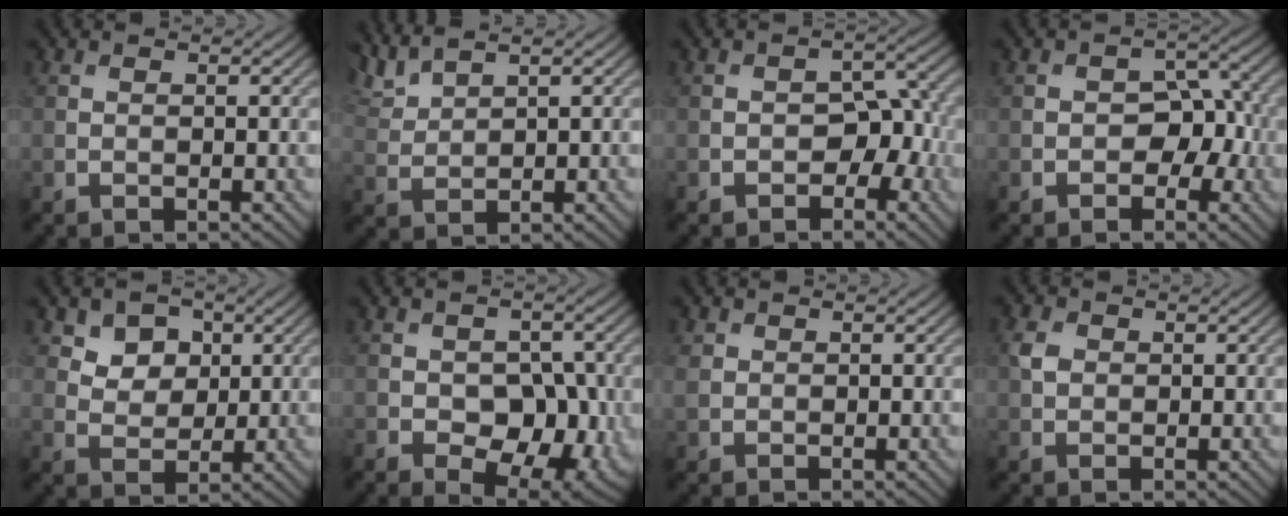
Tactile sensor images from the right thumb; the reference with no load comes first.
{"total": 3.8, "force": [3.3, 0.7, 1.8], "torque": [-0.055, 0.013, 0.077]}
{"total": 4.7, "force": [-1.8, 3.2, 2.9], "torque": [-0.031, 0.001, -0.030]}
{"total": 4.6, "force": [-1.3, 3.4, 2.8], "torque": [-0.023, 0.003, -0.028]}
{"total": 5.1, "force": [2.7, 3.7, 2.2], "torque": [-0.049, -0.022, 0.059]}
{"total": 8.9, "force": [-1.6, 6.1, 6.2], "torque": [-0.092, -0.019, -0.019]}
{"total": 1.9, "force": [0.8, 1.5, 0.7], "torque": [-0.022, -0.001, 0.017]}
{"total": 2.2, "force": [0.5, 1.8, 1.1], "torque": [-0.029, 0.003, 0.007]}